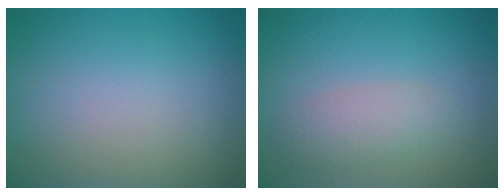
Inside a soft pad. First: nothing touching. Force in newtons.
{"total": 2.4, "press": 2.4, "slide": 0.1}